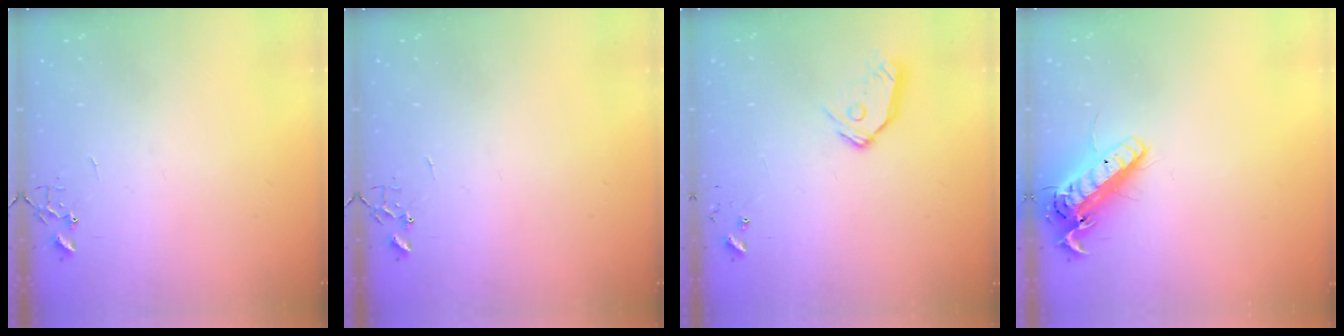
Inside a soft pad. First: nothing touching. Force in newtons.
{"total": 0.0}
{"total": 10.1, "press": 10.1, "slide": 1.2}
{"total": 15.0, "press": 14.7, "slide": 3.0}